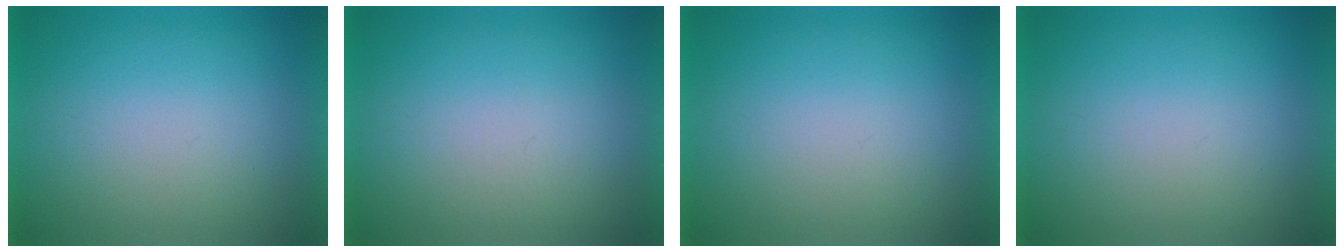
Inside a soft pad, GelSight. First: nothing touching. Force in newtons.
{"total": 1.2}
{"total": 0.0}
{"total": 0.0}